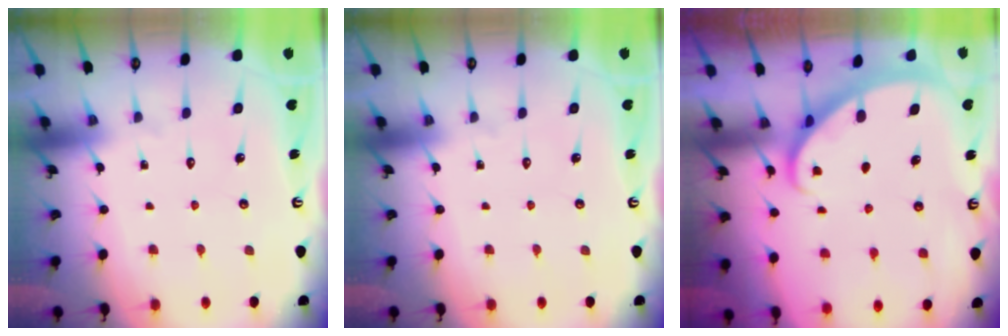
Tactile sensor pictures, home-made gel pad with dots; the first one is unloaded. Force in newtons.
{"total": 0.0}
{"total": 2.3, "press": 2.3, "slide": 0.1}